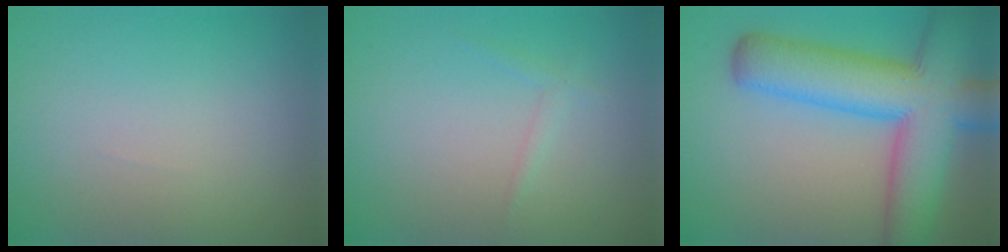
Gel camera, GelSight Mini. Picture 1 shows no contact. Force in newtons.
{"total": 0.9, "press": 0.9, "slide": 0.1}
{"total": 12.0, "press": 12.0, "slide": 0.4}